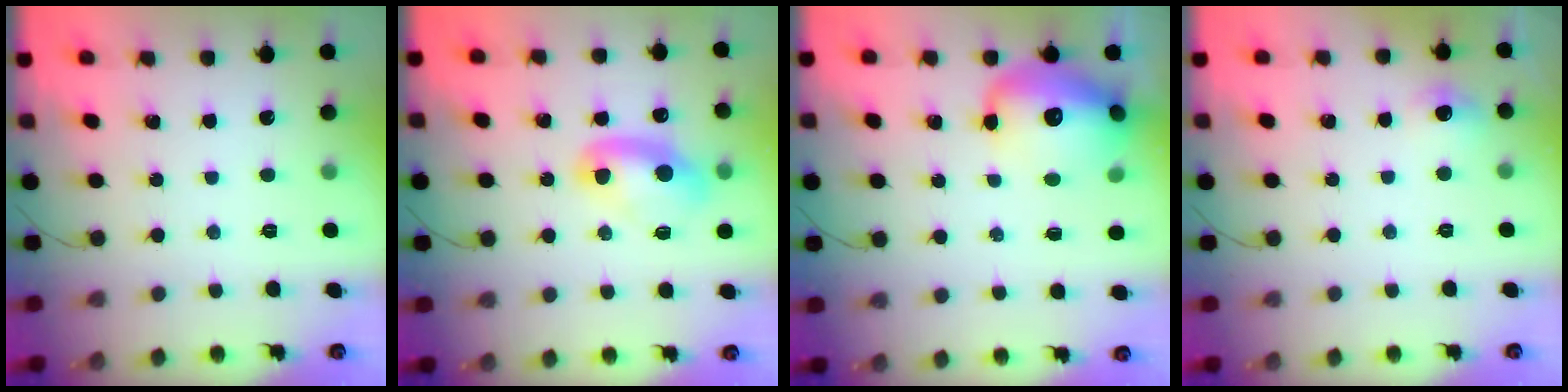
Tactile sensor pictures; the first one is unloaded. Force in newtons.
{"total": 8.8, "press": 8.8, "slide": 0.8}
{"total": 17.5, "press": 17.1, "slide": 4.0}
{"total": 12.5, "press": 5.7, "slide": 11.1}